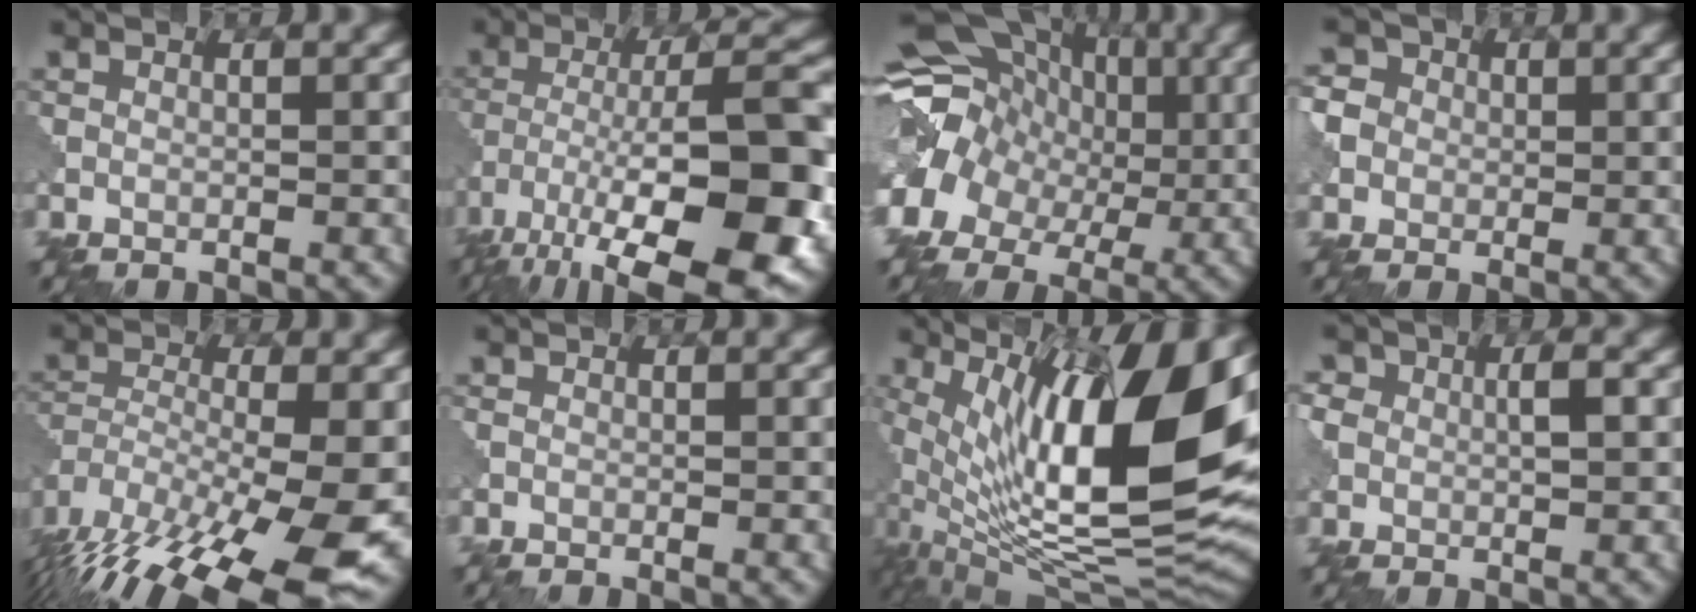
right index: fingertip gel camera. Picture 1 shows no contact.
{"total": 16.4, "force": [-7.4, 6.2, 13.2], "torque": [-0.215, 0.005, -0.112]}
{"total": 12.2, "force": [1.6, 10.4, 6.2], "torque": [-0.123, 0.019, 0.009]}
{"total": 2.7, "force": [0.2, 2.7, 0.1], "torque": [-0.014, 0.010, -0.001]}
{"total": 16.5, "force": [-9.9, 5.9, 11.9], "torque": [-0.246, -0.030, -0.136]}
{"total": 0.0}
{"total": 16.3, "force": [3.5, 6.4, 14.6], "torque": [-0.255, 0.012, 0.063]}
{"total": 2.3, "force": [0.4, 1.8, 1.4], "torque": [-0.038, 0.002, 0.012]}